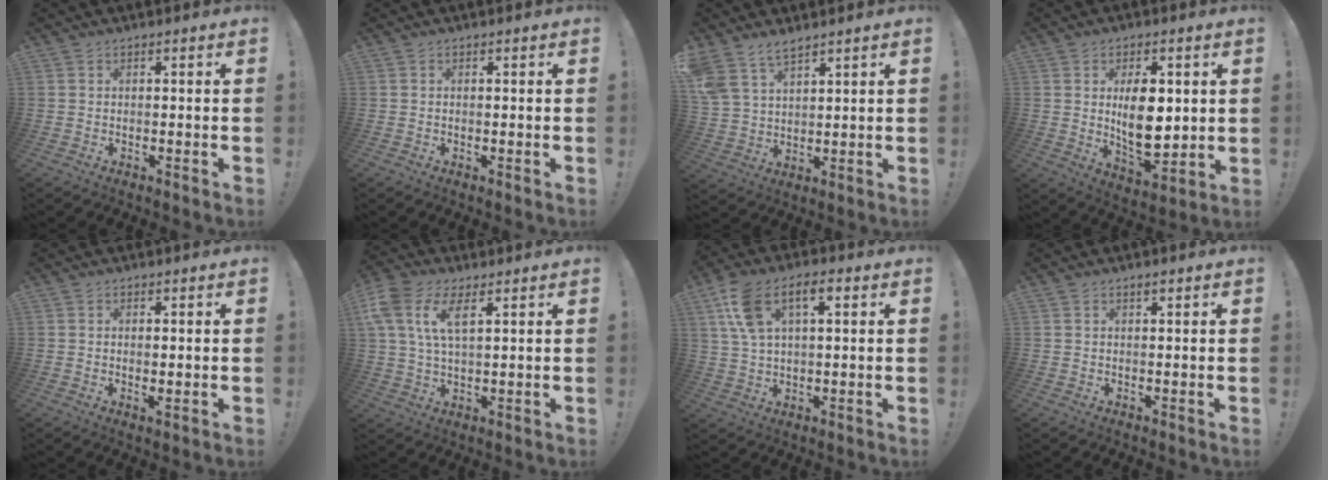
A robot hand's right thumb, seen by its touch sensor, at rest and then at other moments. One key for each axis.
{"total": 0.0}
{"total": 7.9, "fx": 6.4, "fy": 3.6, "fz": 3.0, "tx": -0.061, "ty": -0.032, "tz": 0.128}
{"total": 12.9, "fx": 2.0, "fy": 7.0, "fz": 10.6, "tx": -0.166, "ty": -0.019, "tz": 0.033}
{"total": 1.6, "fx": 0.4, "fy": 0.4, "fz": 1.5, "tx": -0.014, "ty": -0.008, "tz": 0.004}
{"total": 10.8, "fx": 4.8, "fy": 5.2, "fz": 8.1, "tx": -0.177, "ty": -0.007, "tz": 0.088}
{"total": 11.6, "fx": 4.7, "fy": 6.0, "fz": 8.7, "tx": -0.163, "ty": 0.003, "tz": 0.089}
{"total": 1.2, "fx": 0.8, "fy": 0.4, "fz": 0.7, "tx": -0.008, "ty": -0.002, "tz": 0.014}